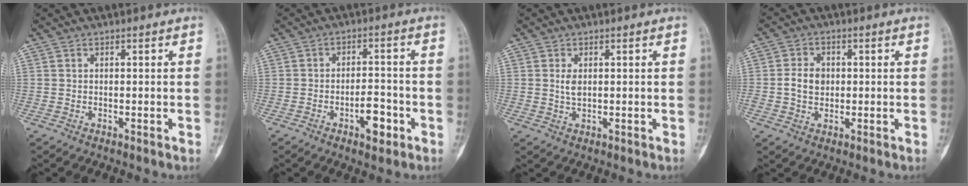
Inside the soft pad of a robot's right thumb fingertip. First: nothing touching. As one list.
[{"total": 5.8, "force": [-2.7, 2.7, 4.4], "torque": [-0.052, 0.020, -0.040]}, {"total": 2.2, "force": [0.5, 1.2, 1.8], "torque": [-0.031, -0.003, 0.011]}, {"total": 4.9, "force": [0.1, 3.8, 3.1], "torque": [-0.049, 0.005, -0.001]}]